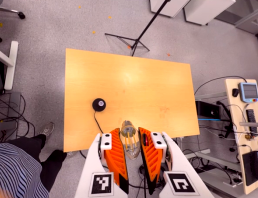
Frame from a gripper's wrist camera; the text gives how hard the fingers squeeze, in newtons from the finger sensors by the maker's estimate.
{"total": 21.6, "left": 25.9, "right": 17.3}